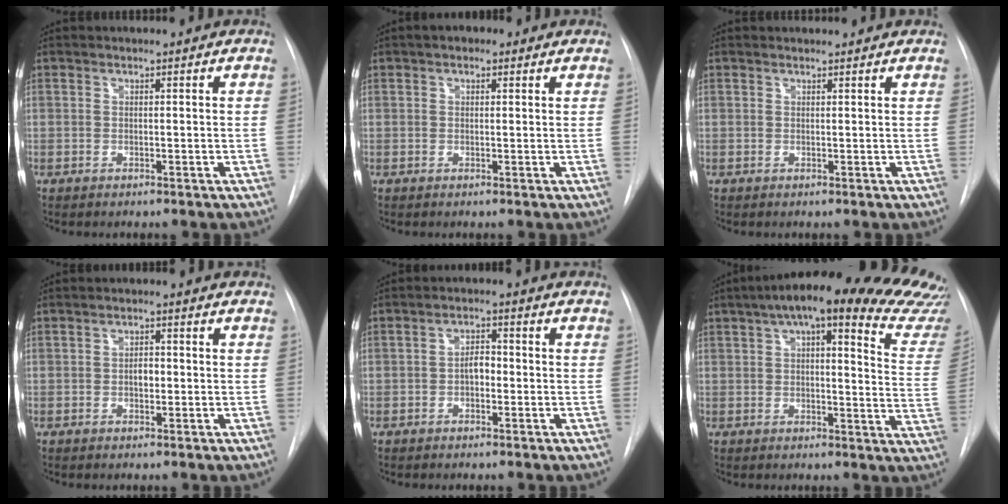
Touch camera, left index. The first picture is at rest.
{"total": 2.2, "force": [1.3, 1.3, 1.3], "torque": [-0.022, 0.012, 0.014]}
{"total": 2.3, "force": [2.3, 0.4, 0.3], "torque": [-0.013, 0.016, 0.027]}
{"total": 1.9, "force": [-0.3, 1.1, 1.5], "torque": [-0.020, 0.003, -0.004]}
{"total": 2.7, "force": [-0.7, 1.5, 2.1], "torque": [-0.029, 0.010, -0.012]}
{"total": 27.5, "force": [22.6, 4.6, 15.0], "torque": [-0.182, -0.039, 0.250]}